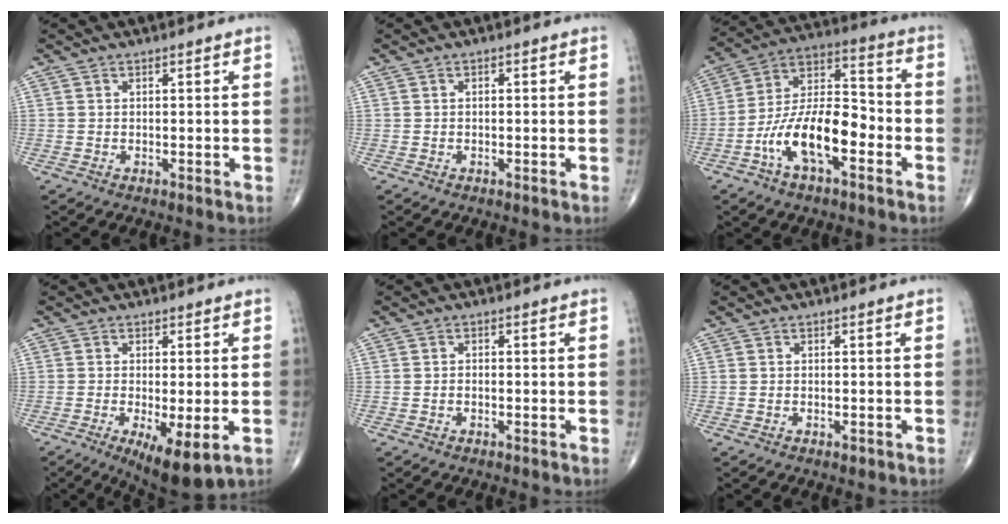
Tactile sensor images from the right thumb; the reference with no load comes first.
{"total": 0.6, "force": [0.1, 0.3, 0.5], "torque": [-0.009, 0.004, 0.002]}
{"total": 15.7, "force": [-6.0, 7.0, 12.7], "torque": [-0.220, 0.055, -0.111]}
{"total": 8.6, "force": [-2.8, 2.5, 7.8], "torque": [-0.125, -0.021, -0.040]}
{"total": 0.7, "force": [-0.4, 0.4, 0.5], "torque": [-0.009, 0.004, -0.007]}
{"total": 0.6, "force": [-0.4, 0.3, 0.4], "torque": [-0.005, -0.001, -0.006]}